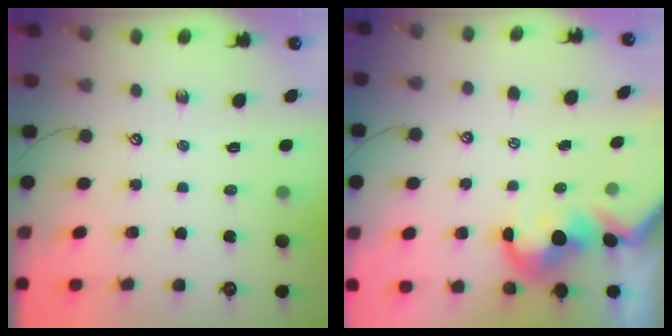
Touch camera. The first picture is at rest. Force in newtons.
{"total": 3.0, "press": 2.8, "slide": 1.1}